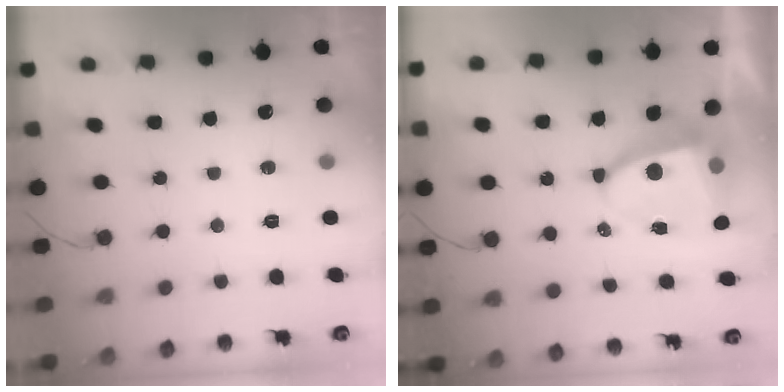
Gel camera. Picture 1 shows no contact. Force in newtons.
{"total": 6.9, "press": 6.9, "slide": 0.9}